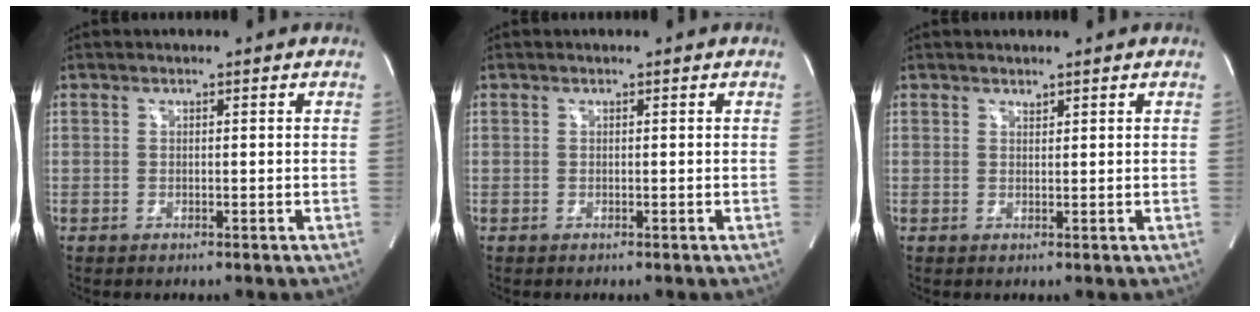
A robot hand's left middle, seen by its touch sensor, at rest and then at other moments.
{"total": 0.0}
{"total": 0.6, "force": [0.6, 0.2, 0.1], "torque": [-0.007, 0.000, 0.011]}